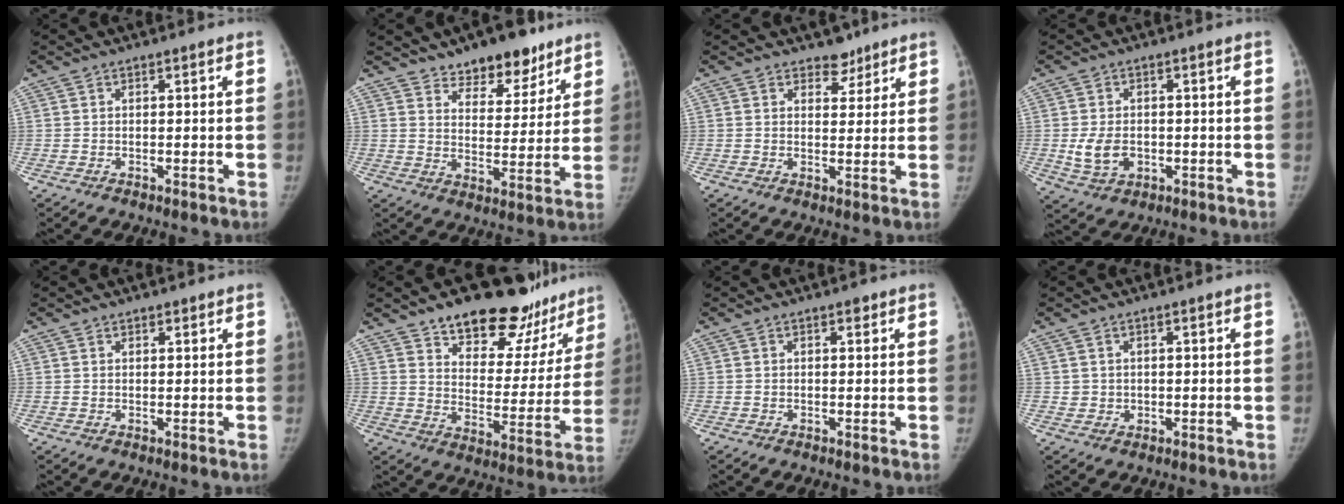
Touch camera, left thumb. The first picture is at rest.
{"total": 11.6, "force": [8.7, 5.8, 5.0], "torque": [-0.030, -0.056, 0.137]}
{"total": 3.7, "force": [2.9, 2.2, 0.6], "torque": [0.016, -0.019, 0.041]}
{"total": 5.8, "force": [-0.7, 4.2, 3.9], "torque": [-0.064, -0.003, -0.005]}
{"total": 1.0, "force": [0.8, 0.5, 0.3], "torque": [0.004, -0.005, 0.009]}
{"total": 24.1, "force": [18.5, 11.4, 10.5], "torque": [-0.094, -0.100, 0.256]}
{"total": 0.9, "force": [0.5, 0.5, 0.5], "torque": [-0.002, -0.002, 0.005]}
{"total": 1.6, "force": [0.5, 1.5, 0.2], "torque": [0.008, -0.002, 0.008]}